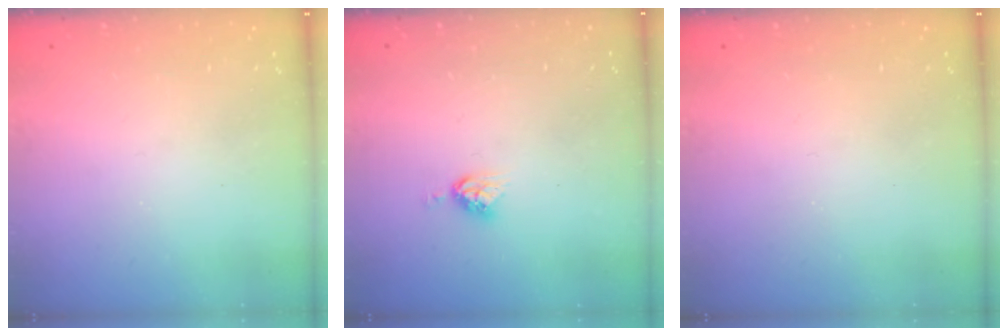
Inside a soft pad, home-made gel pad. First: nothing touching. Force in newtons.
{"total": 4.5, "press": 4.4, "slide": 0.5}
{"total": 0.0}